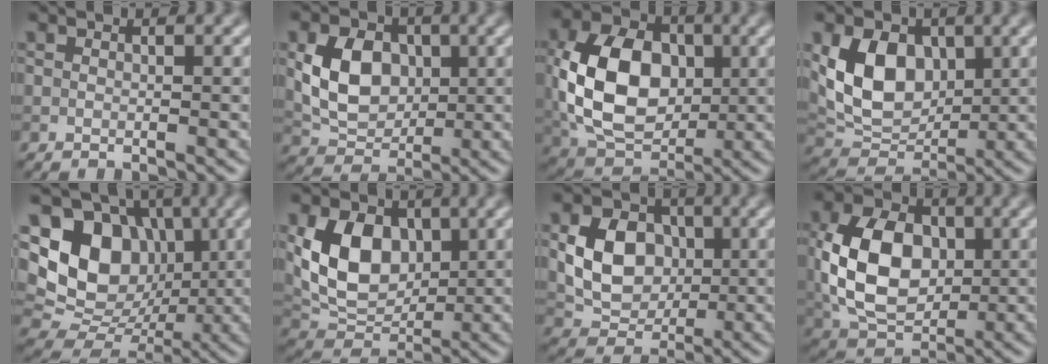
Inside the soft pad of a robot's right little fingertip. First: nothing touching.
{"total": 6.1, "force": [0.6, 4.6, 4.0], "torque": [-0.082, -0.002, 0.014]}
{"total": 10.7, "force": [0.3, 7.5, 7.6], "torque": [-0.161, 0.002, 0.005]}
{"total": 7.5, "force": [1.5, 5.4, 4.9], "torque": [-0.094, -0.007, 0.028]}
{"total": 10.5, "force": [1.9, 8.5, 6.0], "torque": [-0.113, -0.007, 0.024]}
{"total": 7.8, "force": [1.3, 5.6, 5.3], "torque": [-0.103, -0.005, 0.024]}
{"total": 6.2, "force": [0.4, 4.9, 3.7], "torque": [-0.073, -0.002, 0.008]}
{"total": 9.4, "force": [0.3, 6.6, 6.8], "torque": [-0.143, 0.004, 0.002]}